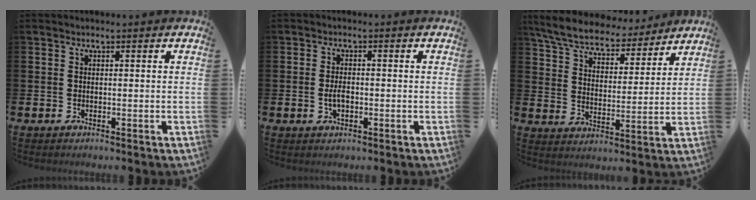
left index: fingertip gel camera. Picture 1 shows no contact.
{"total": 2.4, "force": [-0.4, 1.3, 2.0], "torque": [-0.027, -0.002, -0.010]}
{"total": 7.8, "force": [7.2, 1.9, 2.1], "torque": [-0.075, -0.046, 0.128]}